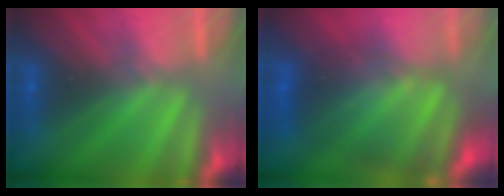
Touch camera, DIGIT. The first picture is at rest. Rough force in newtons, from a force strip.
{"total": 7.3}